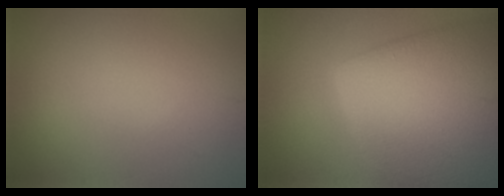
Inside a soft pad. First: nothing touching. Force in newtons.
{"total": 12.1, "press": 12.1, "slide": 0.6}